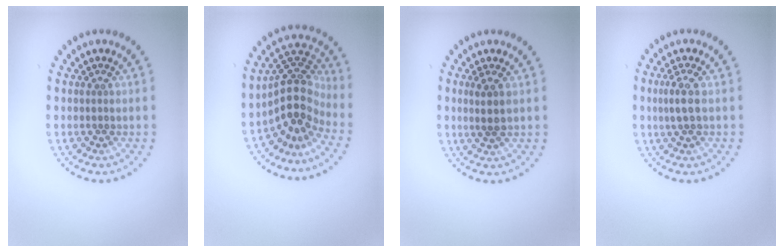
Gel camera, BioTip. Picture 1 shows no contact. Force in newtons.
{"total": 4.7, "press": 3.7, "slide": 2.8}
{"total": 1.9, "press": 1.4, "slide": 1.2}
{"total": 2.1, "press": 1.9, "slide": 1.0}